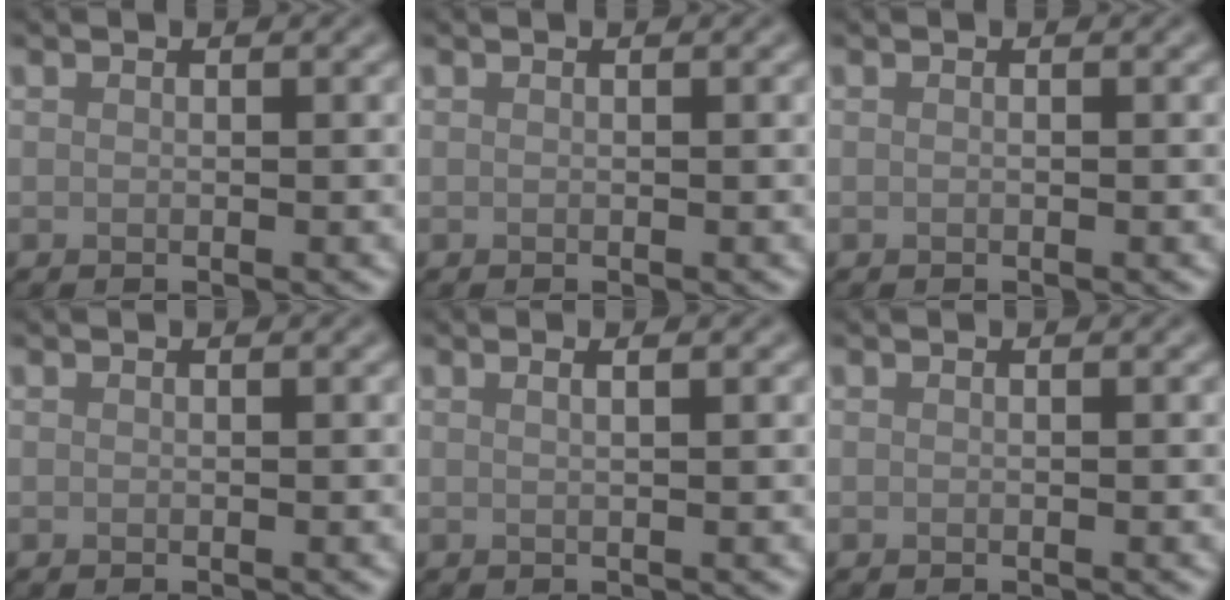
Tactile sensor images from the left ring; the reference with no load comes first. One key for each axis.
{"total": 0.0}
{"total": 0.0}
{"total": 0.0}
{"total": 1.9, "fx": 1.0, "fy": 0.9, "fz": 1.4, "tx": -0.002, "ty": -0.001, "tz": -0.007}
{"total": 0.0}